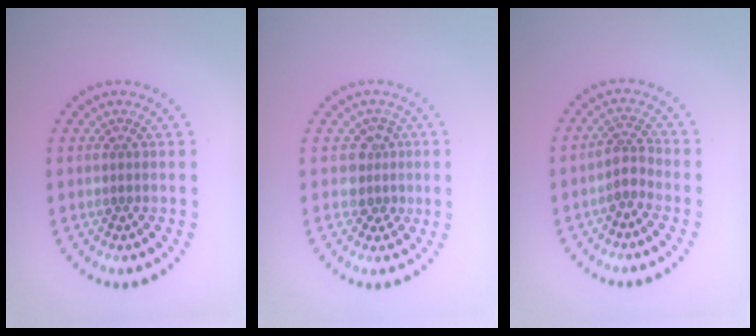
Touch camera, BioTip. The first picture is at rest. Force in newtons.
{"total": 2.3, "press": 1.8, "slide": 1.5}
{"total": 2.0, "press": 1.5, "slide": 1.4}